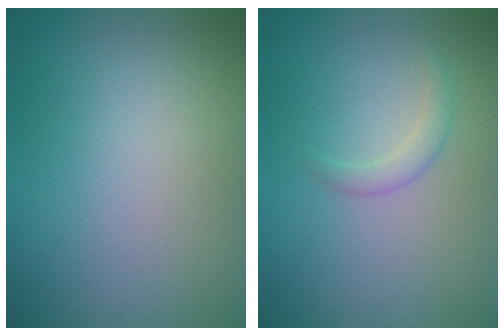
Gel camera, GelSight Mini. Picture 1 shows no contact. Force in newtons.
{"total": 1.4, "press": 1.4, "slide": 0.0}